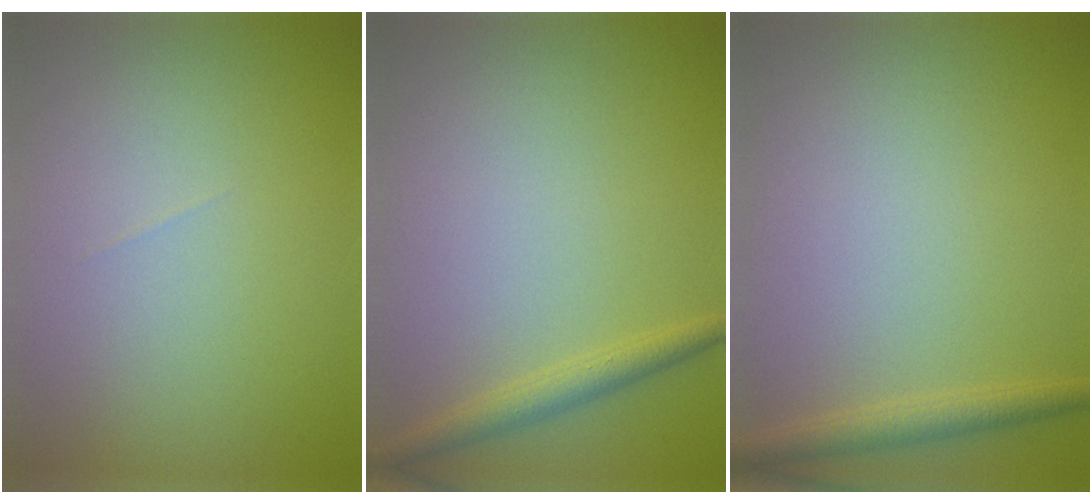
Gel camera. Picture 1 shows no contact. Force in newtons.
{"total": 2.0, "press": 2.0, "slide": 0.1}
{"total": 1.9, "press": 1.9, "slide": 0.1}